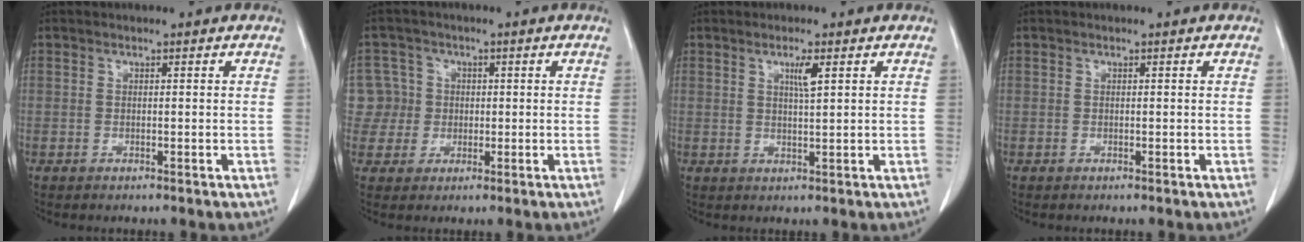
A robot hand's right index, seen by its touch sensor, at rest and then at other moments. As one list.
[{"total": 5.9, "force": [0.6, 5.9, -0.2], "torque": [0.012, 0.024, 0.016]}, {"total": 2.8, "force": [1.4, 0.1, 2.5], "torque": [-0.045, -0.003, 0.024]}, {"total": 0.0}]